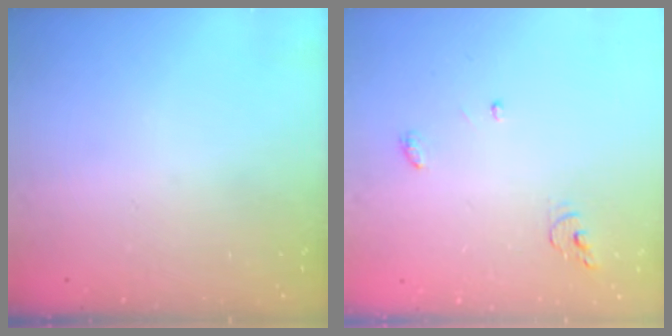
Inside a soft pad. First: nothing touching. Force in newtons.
{"total": 4.5, "press": 4.5, "slide": 0.3}